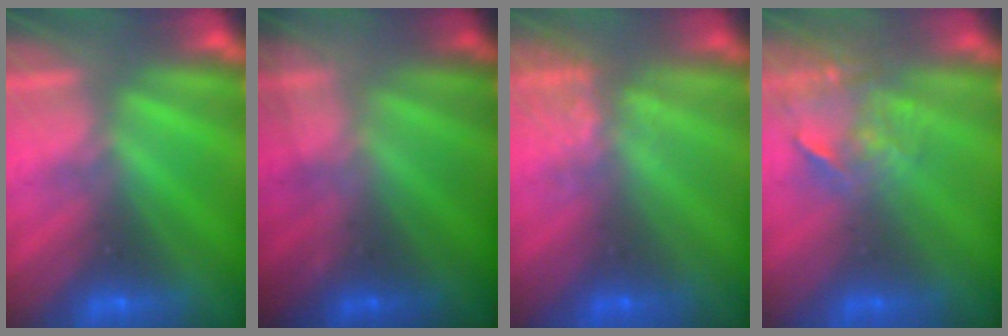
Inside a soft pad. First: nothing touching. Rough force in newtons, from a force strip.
{"total": 1.6}
{"total": 3.8}
{"total": 3.7}